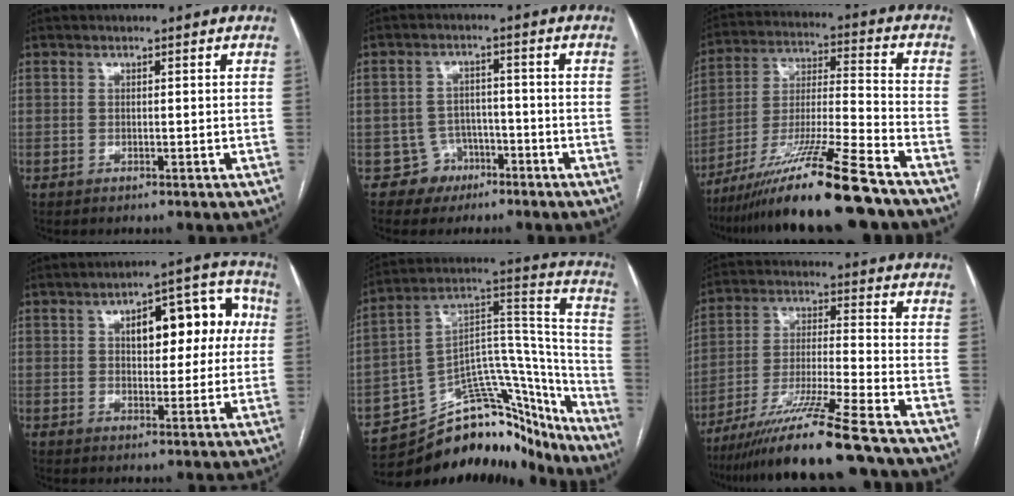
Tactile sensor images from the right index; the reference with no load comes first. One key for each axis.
{"total": 4.5, "fx": -2.5, "fy": 3.7, "fz": -0.4, "tx": 0.017, "ty": 0.016, "tz": -0.039}
{"total": 18.2, "fx": -13.9, "fy": -0.7, "fz": 11.7, "tx": -0.221, "ty": -0.027, "tz": -0.248}
{"total": 11.7, "fx": 2.6, "fy": 5.4, "fz": 10.0, "tx": -0.120, "ty": 0.043, "tz": 0.036}
{"total": 24.3, "fx": -20.9, "fy": 9.0, "fz": 8.5, "tx": -0.090, "ty": 0.071, "tz": -0.312}
{"total": 14.6, "fx": -11.6, "fy": -1.6, "fz": 8.7, "tx": -0.152, "ty": -0.027, "tz": -0.200}